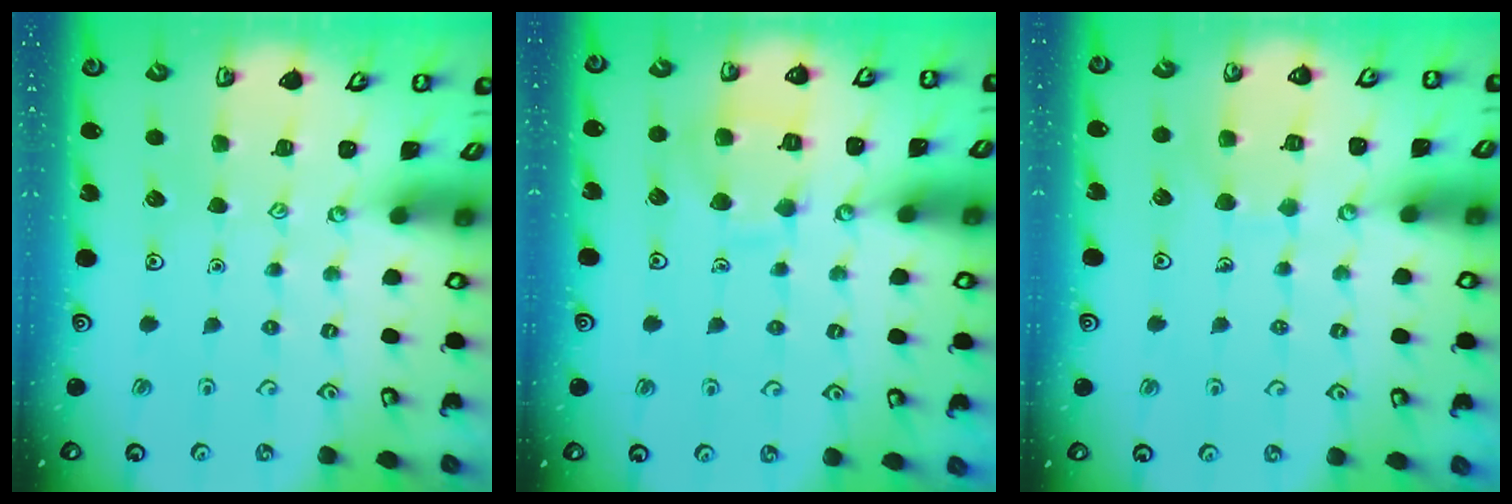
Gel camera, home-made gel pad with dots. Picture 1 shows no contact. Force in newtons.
{"total": 9.7, "press": 9.7, "slide": 0.9}
{"total": 6.5, "press": 6.5, "slide": 0.5}